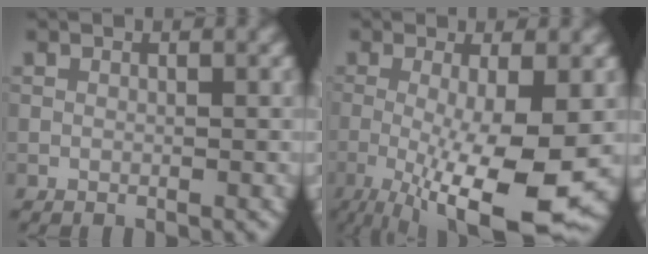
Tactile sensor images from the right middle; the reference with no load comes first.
{"total": 10.6, "force": [-2.9, 2.3, 9.9], "torque": [-0.160, -0.025, -0.036]}